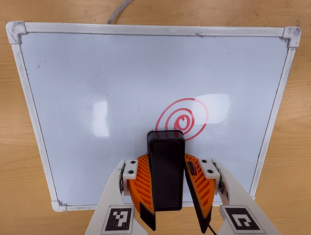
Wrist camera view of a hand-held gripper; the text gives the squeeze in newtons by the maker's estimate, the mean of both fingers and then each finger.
{"total": 11.5, "left": 12.2, "right": 10.8}